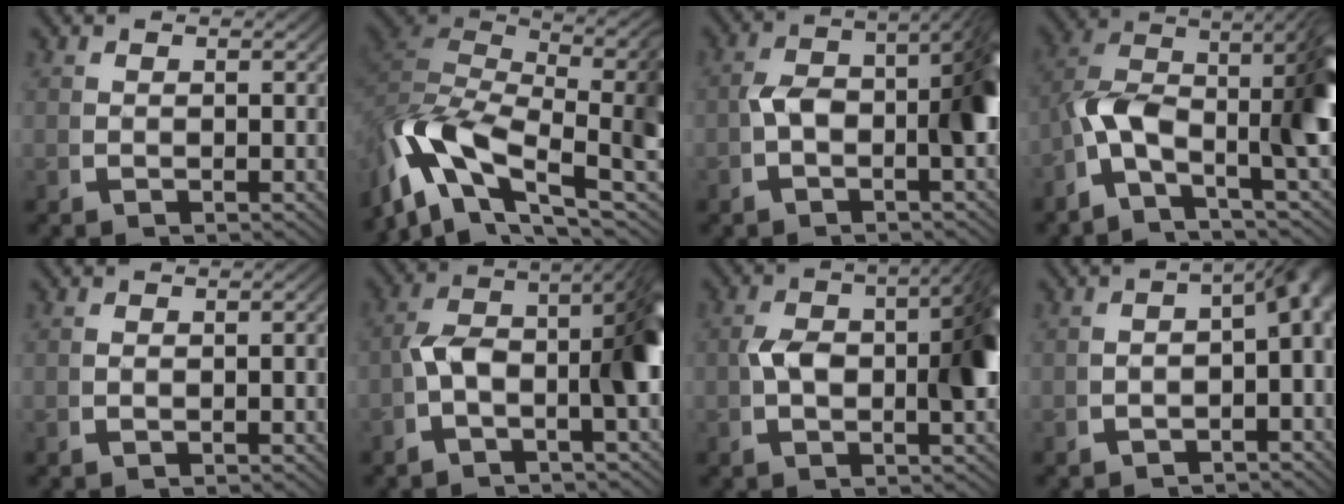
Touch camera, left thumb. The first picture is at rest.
{"total": 15.2, "force": [-0.7, 9.6, 11.8], "torque": [-0.240, -0.038, -0.004]}
{"total": 8.9, "force": [0.0, 4.4, 7.7], "torque": [-0.110, 0.000, -0.010]}
{"total": 11.9, "force": [-0.9, 7.2, 9.4], "torque": [-0.185, -0.040, -0.017]}
{"total": 1.0, "force": [-0.4, 0.2, 0.9], "torque": [-0.018, 0.001, -0.008]}
{"total": 9.8, "force": [-0.6, 5.1, 8.4], "torque": [-0.128, -0.014, -0.020]}
{"total": 9.9, "force": [0.4, 4.7, 8.6], "torque": [-0.128, -0.001, -0.001]}
{"total": 5.6, "force": [-1.1, 2.6, 4.8], "torque": [-0.060, -0.007, -0.016]}